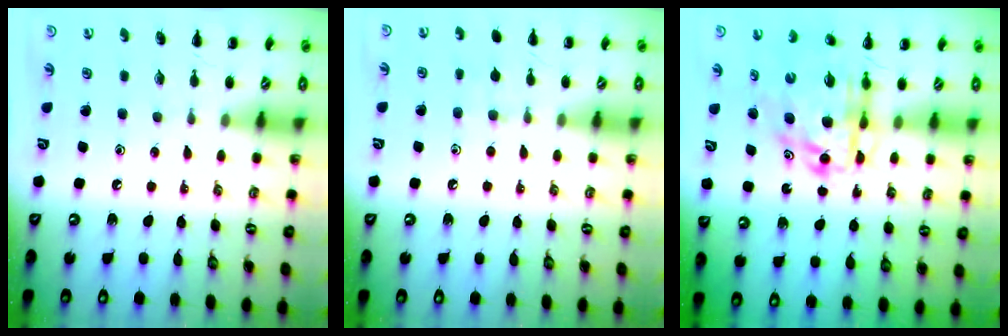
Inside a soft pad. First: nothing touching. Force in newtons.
{"total": 5.8, "press": 5.4, "slide": 2.2}
{"total": 11.6, "press": 11.1, "slide": 3.2}